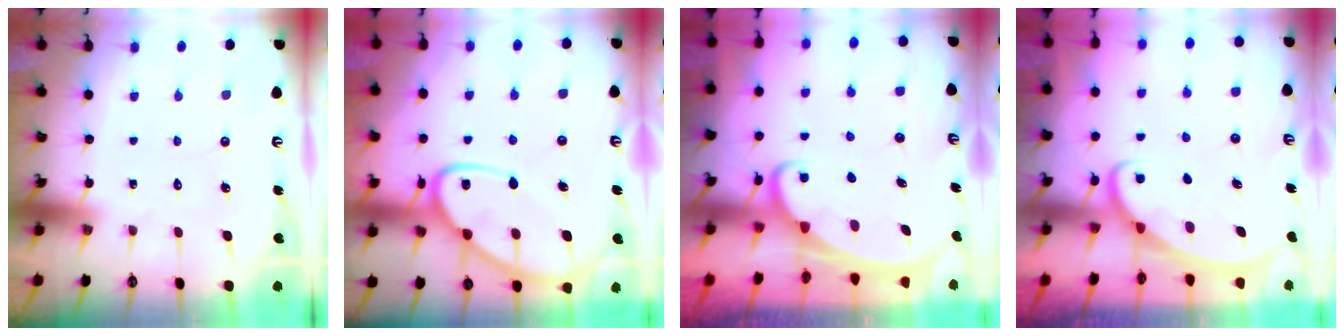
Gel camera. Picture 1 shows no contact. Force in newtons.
{"total": 17.8, "press": 17.7, "slide": 1.5}
{"total": 2.0, "press": 2.0, "slide": 0.2}
{"total": 2.2, "press": 2.2, "slide": 0.4}